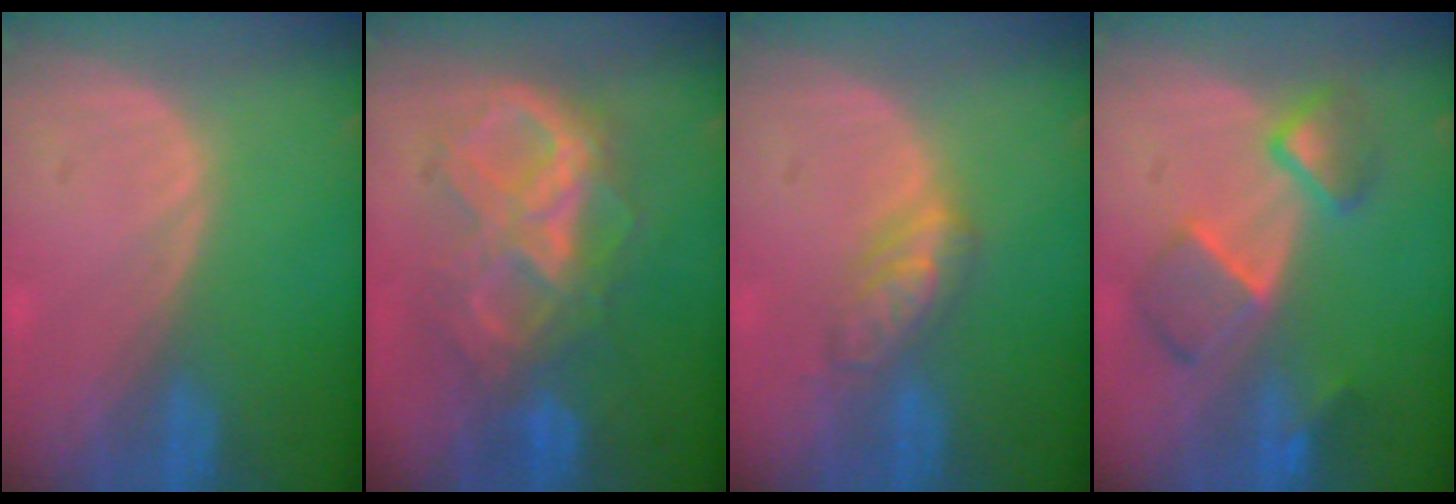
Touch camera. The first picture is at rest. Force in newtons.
{"total": 9.3, "press": 9.2, "slide": 0.9}
{"total": 4.7, "press": 4.5, "slide": 1.3}
{"total": 6.6, "press": 6.6, "slide": 1.1}